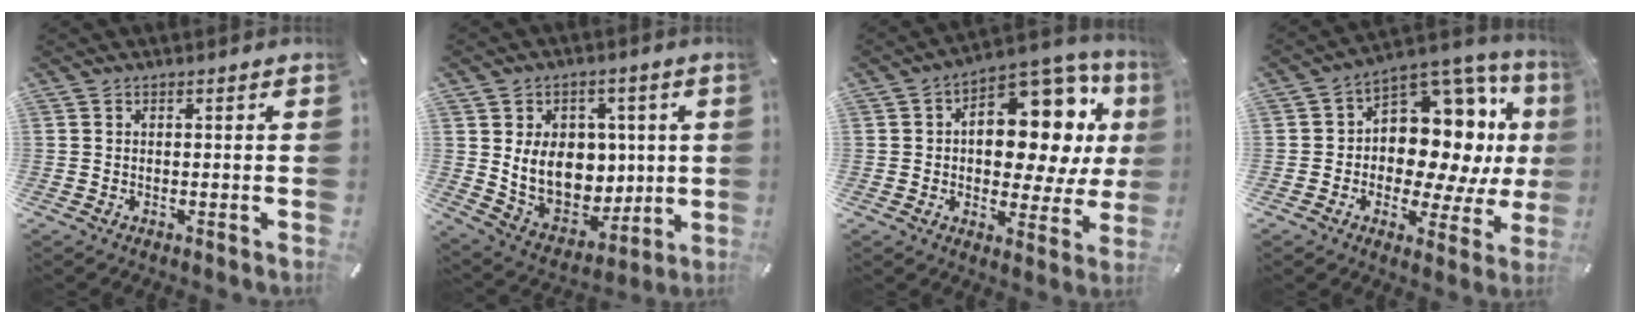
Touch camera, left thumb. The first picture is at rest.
{"total": 13.7, "force": [2.4, 11.3, 7.3], "torque": [-0.132, -0.016, 0.058]}
{"total": 16.7, "force": [5.0, 9.8, 12.6], "torque": [-0.154, -0.054, 0.079]}
{"total": 15.4, "force": [3.3, 11.1, 10.2], "torque": [-0.136, -0.050, 0.059]}